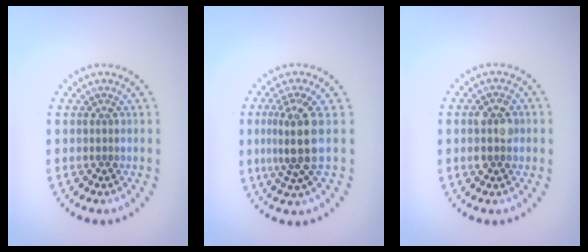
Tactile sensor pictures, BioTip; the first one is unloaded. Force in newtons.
{"total": 3.9, "press": 3.2, "slide": 2.1}
{"total": 2.8, "press": 2.8, "slide": 0.2}